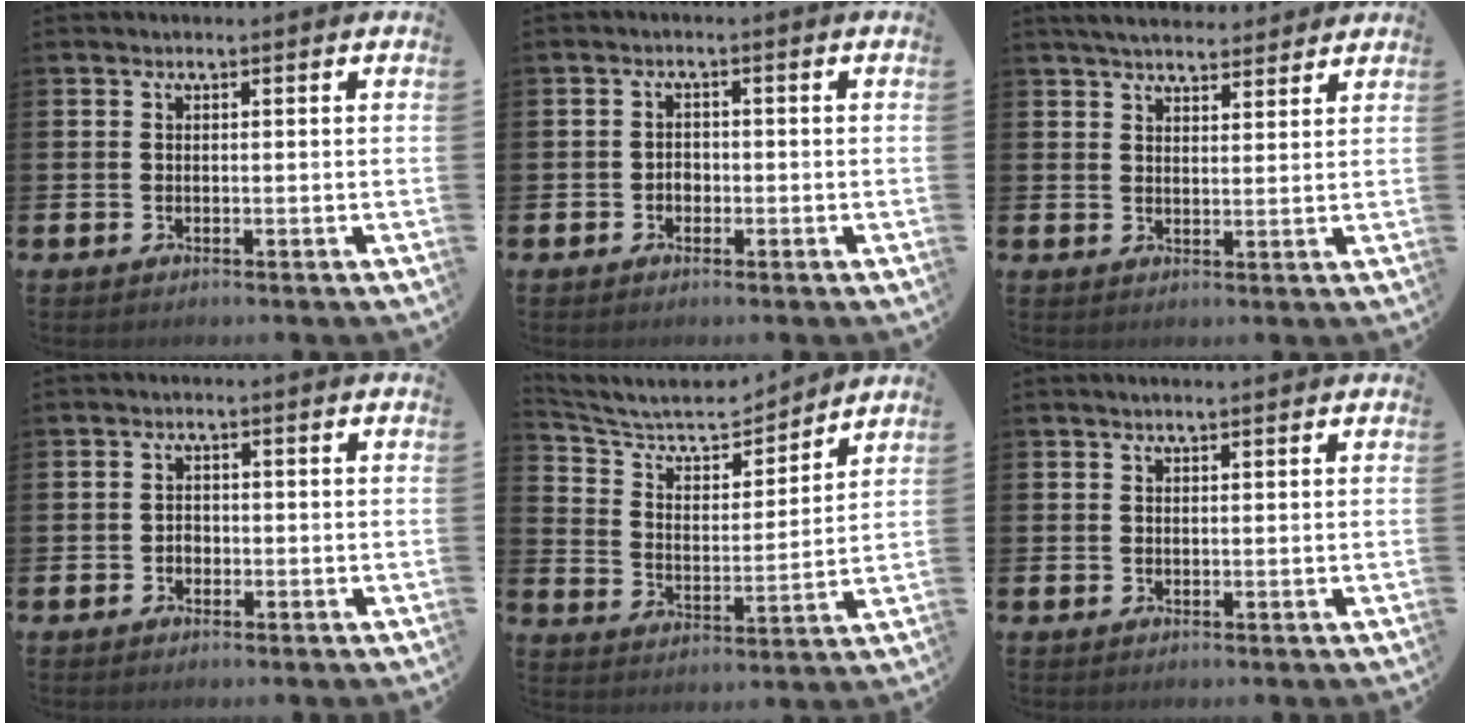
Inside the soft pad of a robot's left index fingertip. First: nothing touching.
{"total": 1.6, "force": [-0.7, 1.3, 0.6], "torque": [-0.003, 0.000, -0.018]}
{"total": 4.5, "force": [4.4, 0.9, 0.8], "torque": [-0.022, -0.016, 0.080]}
{"total": 1.4, "force": [-0.6, 1.1, 0.5], "torque": [-0.010, 0.005, -0.014]}
{"total": 7.5, "force": [6.7, 2.3, 2.4], "torque": [-0.080, -0.050, 0.110]}
{"total": 0.7, "force": [0.7, 0.0, 0.3], "torque": [-0.005, 0.000, 0.012]}